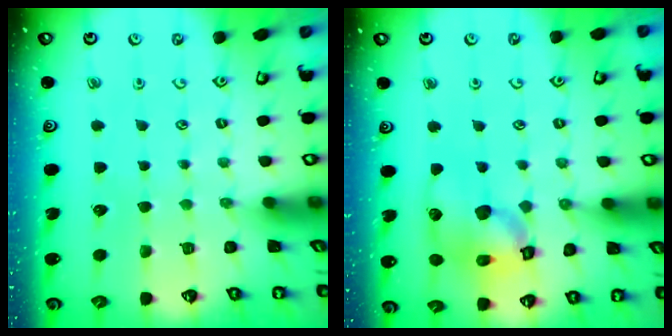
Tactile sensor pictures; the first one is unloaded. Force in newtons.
{"total": 16.8, "press": 16.6, "slide": 2.5}